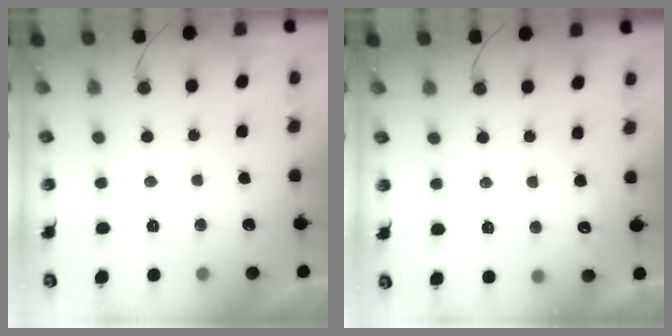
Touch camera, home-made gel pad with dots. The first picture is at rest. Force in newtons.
{"total": 4.6, "press": 4.5, "slide": 0.6}